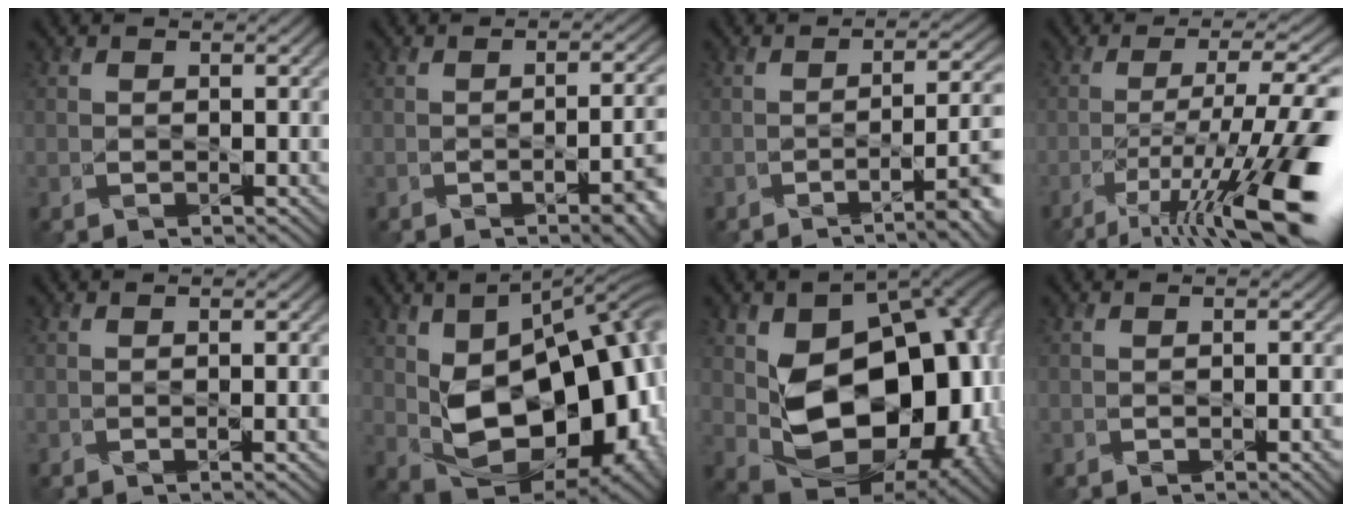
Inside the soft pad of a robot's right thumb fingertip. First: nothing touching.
{"total": 6.9, "force": [-2.5, 2.3, 6.0], "torque": [-0.067, -0.008, -0.029]}
{"total": 7.6, "force": [-2.8, 2.1, 6.8], "torque": [-0.095, -0.003, -0.041]}
{"total": 16.6, "force": [-8.1, 4.0, 14.0], "torque": [-0.217, -0.001, -0.130]}
{"total": 1.9, "force": [-0.3, 0.3, 1.8], "torque": [-0.029, -0.001, -0.005]}
{"total": 21.8, "force": [-2.1, 12.9, 17.5], "torque": [-0.244, -0.025, -0.004]}
{"total": 19.8, "force": [-0.5, 12.8, 15.2], "torque": [-0.212, -0.047, 0.023]}
{"total": 2.2, "force": [-0.6, 0.7, 2.0], "torque": [-0.029, -0.006, -0.005]}